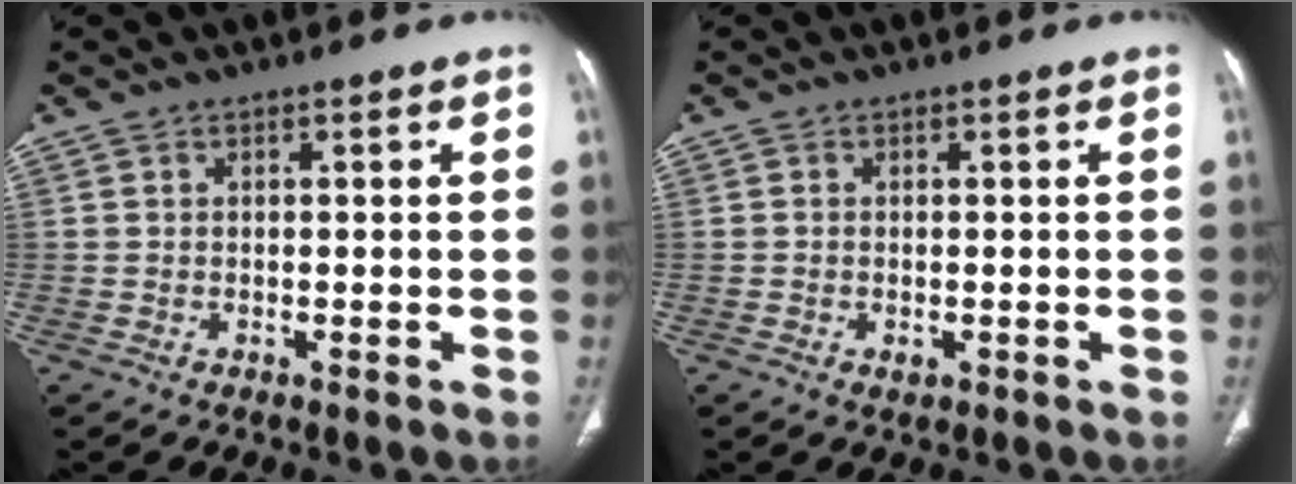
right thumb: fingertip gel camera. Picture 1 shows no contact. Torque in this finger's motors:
{"motor_torque": [-0.49, 0.36, -0.32, 0.54, -0.01]}